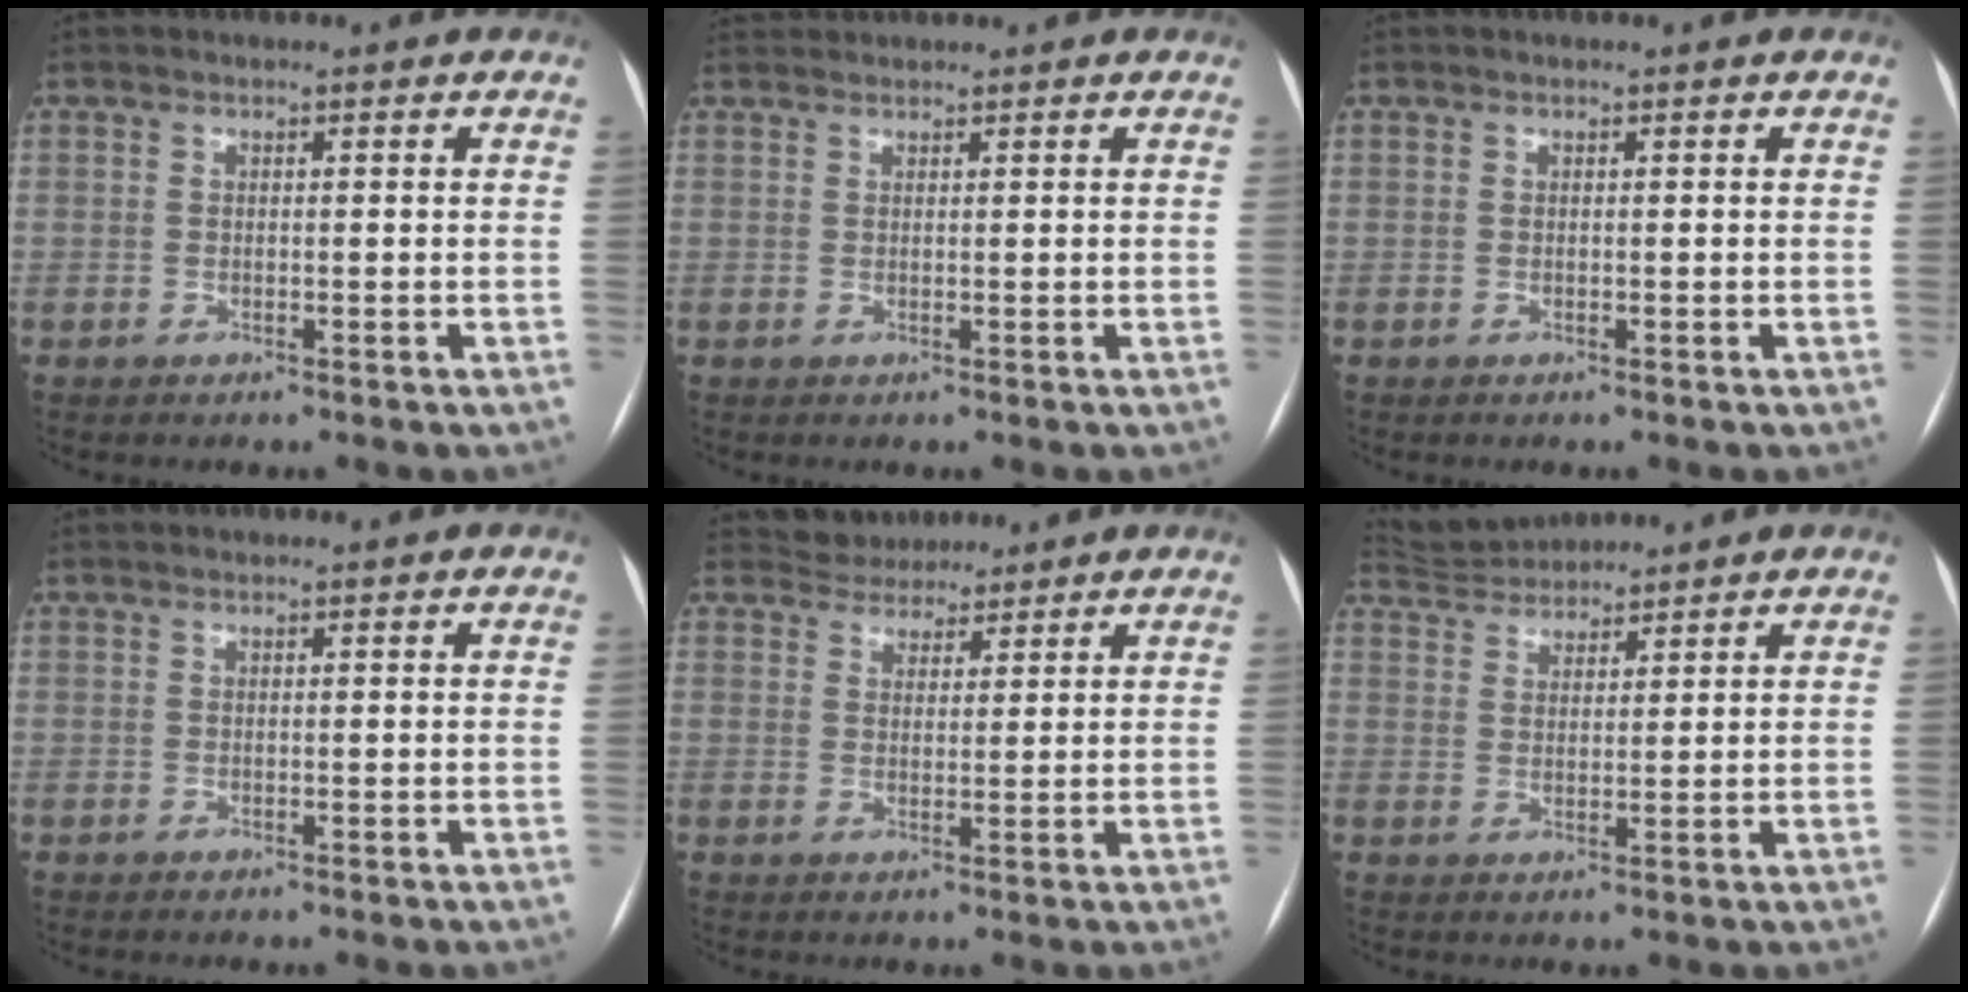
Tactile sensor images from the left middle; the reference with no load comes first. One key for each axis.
{"total": 1.8, "fx": 1.8, "fy": 0.2, "fz": -0.1, "tx": -0.006, "ty": 0.021, "tz": 0.037}
{"total": 0.0}
{"total": 0.0}
{"total": 4.5, "fx": 4.1, "fy": 1.9, "fz": 0.1, "tx": 0.000, "ty": 0.018, "tz": 0.066}
{"total": 6.3, "fx": 6.1, "fy": 1.1, "fz": 0.8, "tx": -0.021, "ty": 0.031, "tz": 0.112}